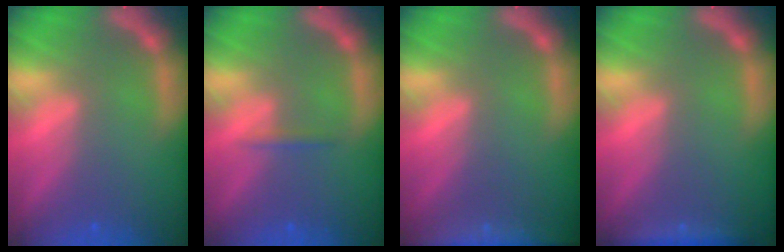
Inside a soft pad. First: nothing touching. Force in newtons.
{"total": 0.9}
{"total": 7.0}
{"total": 2.4}